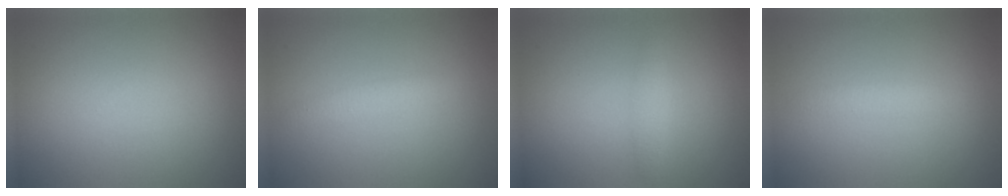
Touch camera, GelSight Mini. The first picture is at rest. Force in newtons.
{"total": 1.4, "press": 1.4, "slide": 0.0}
{"total": 1.0, "press": 1.0, "slide": 0.0}
{"total": 1.2, "press": 1.2, "slide": 0.0}